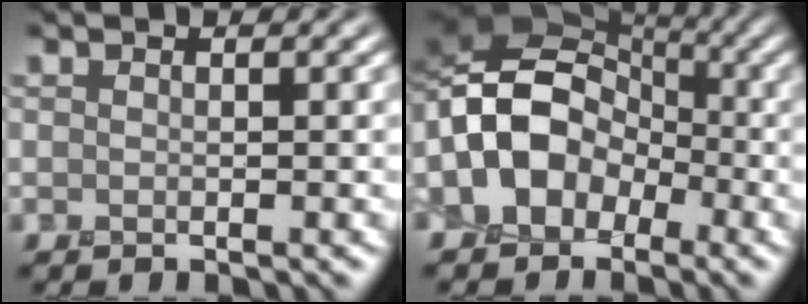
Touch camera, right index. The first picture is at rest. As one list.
[{"total": 10.4, "force": [-1.8, 7.4, 7.2], "torque": [-0.135, 0.009, -0.052]}]